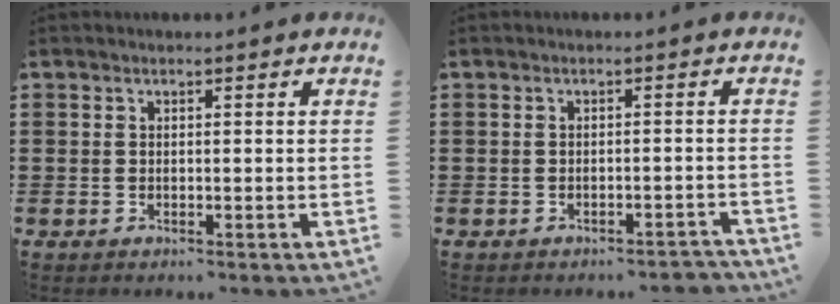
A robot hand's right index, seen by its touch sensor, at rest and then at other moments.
{"total": 1.6, "force": [-1.5, 0.1, 0.5], "torque": [-0.013, -0.002, -0.031]}